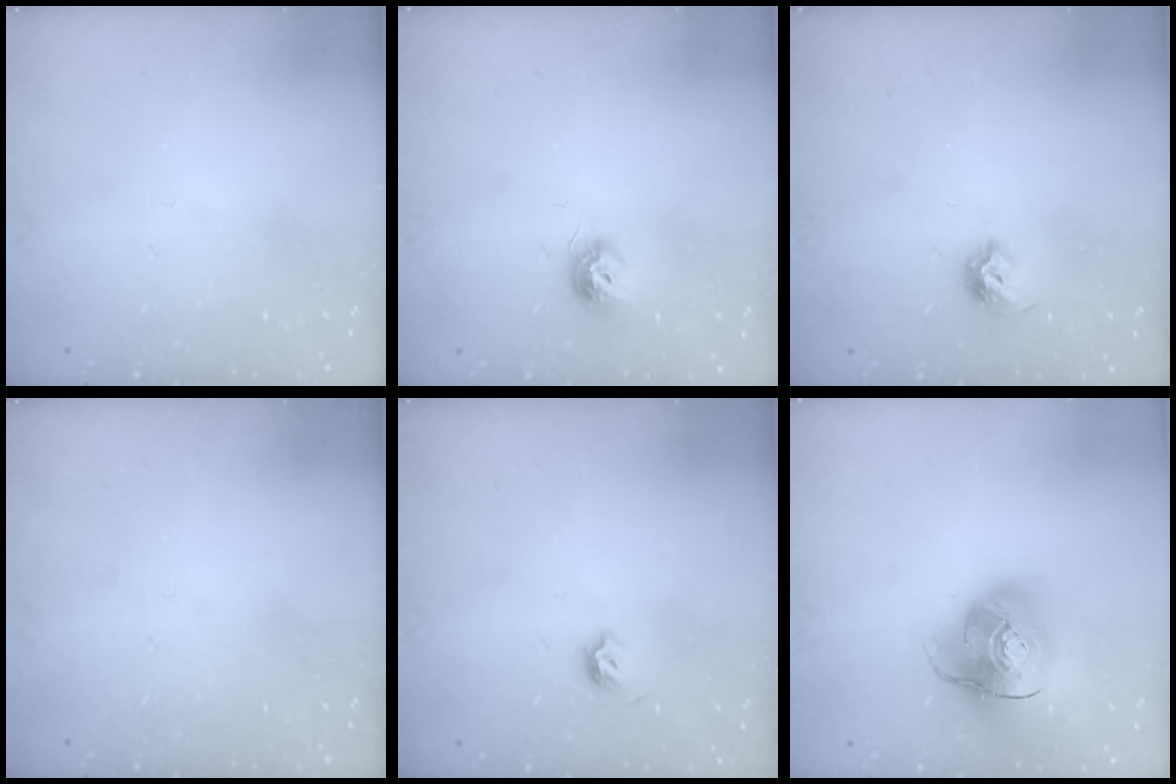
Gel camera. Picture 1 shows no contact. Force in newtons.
{"total": 7.6, "press": 7.6, "slide": 0.2}
{"total": 7.7, "press": 7.7, "slide": 1.0}
{"total": 0.0}
{"total": 4.0, "press": 3.8, "slide": 1.0}
{"total": 14.0, "press": 13.8, "slide": 2.4}